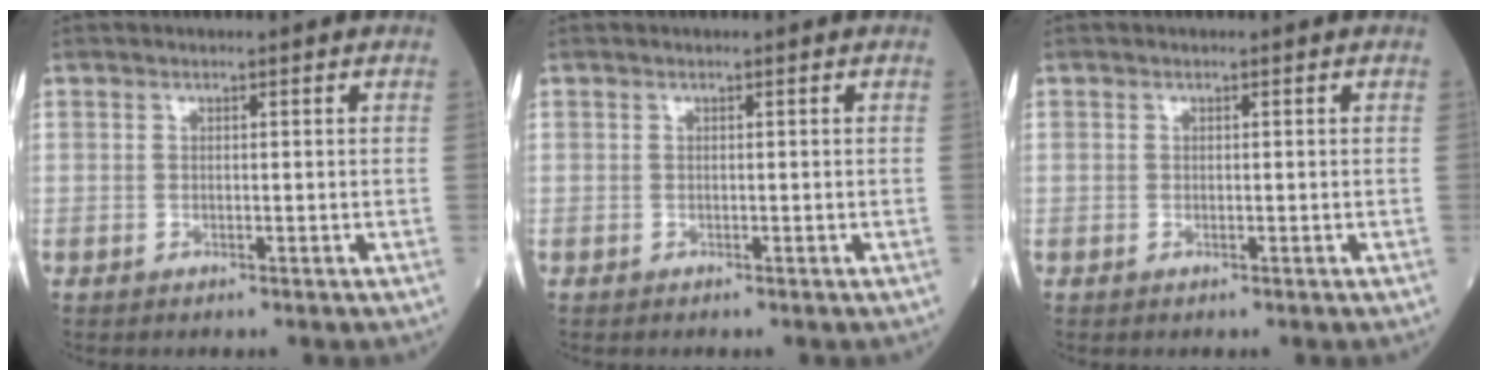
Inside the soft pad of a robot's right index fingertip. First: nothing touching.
{"total": 0.0}
{"total": 0.0}